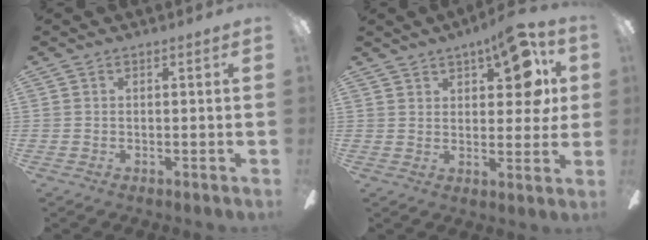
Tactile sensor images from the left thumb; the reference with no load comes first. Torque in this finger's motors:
{"motor_torque": [0.21, 0.38, -0.20, 0.08, 0.13]}